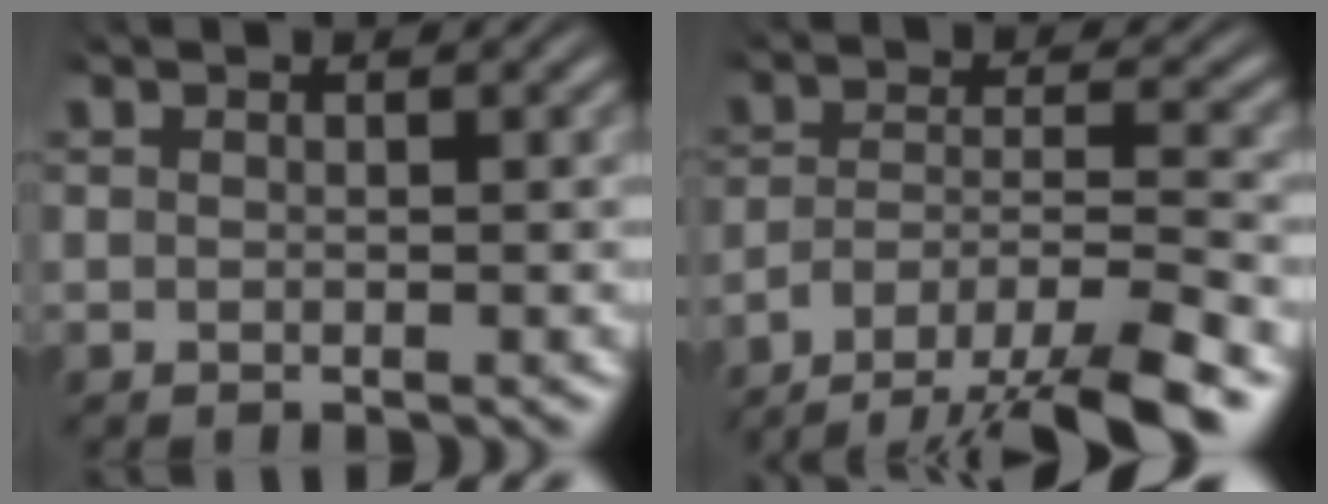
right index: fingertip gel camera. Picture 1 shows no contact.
{"total": 8.4, "force": [-5.0, 4.1, 5.3], "torque": [-0.089, -0.025, -0.074]}